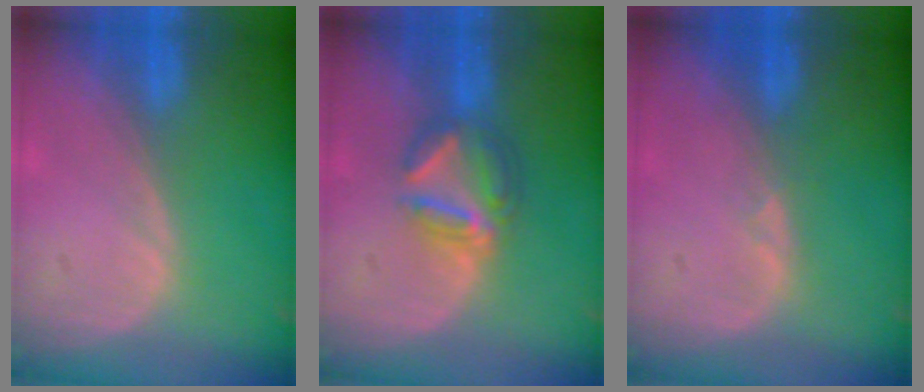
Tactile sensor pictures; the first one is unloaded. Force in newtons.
{"total": 6.2, "press": 5.5, "slide": 2.8}
{"total": 0.7, "press": 0.6, "slide": 0.3}